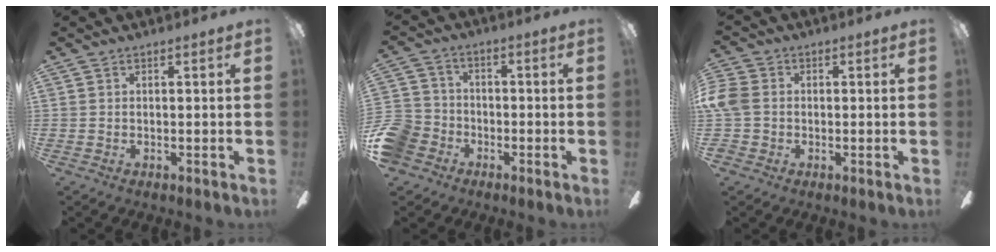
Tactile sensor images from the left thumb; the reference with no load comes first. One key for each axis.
{"total": 9.3, "fx": -4.7, "fy": 7.4, "fz": 3.2, "tx": -0.093, "ty": 0.038, "tz": -0.088}
{"total": 6.9, "fx": -0.2, "fy": 5.6, "fz": 4.1, "tx": -0.099, "ty": 0.016, "tz": -0.003}